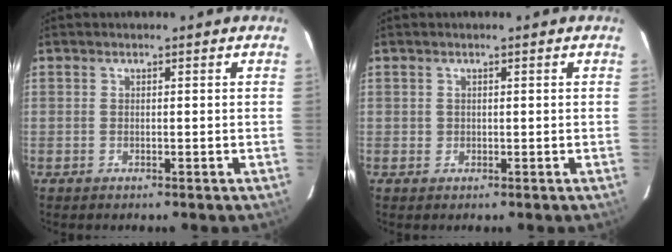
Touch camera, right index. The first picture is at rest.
{"total": 0.6, "force": [0.1, 0.6, 0.1], "torque": [0.003, 0.003, 0.001]}